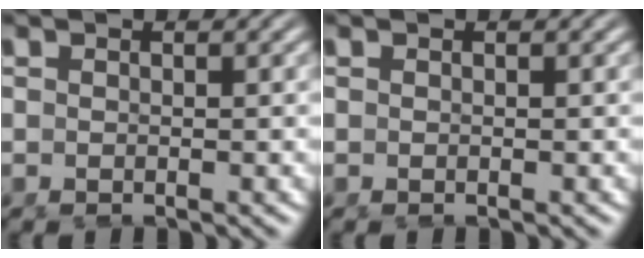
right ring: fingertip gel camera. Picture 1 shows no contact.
{"total": 0.0}